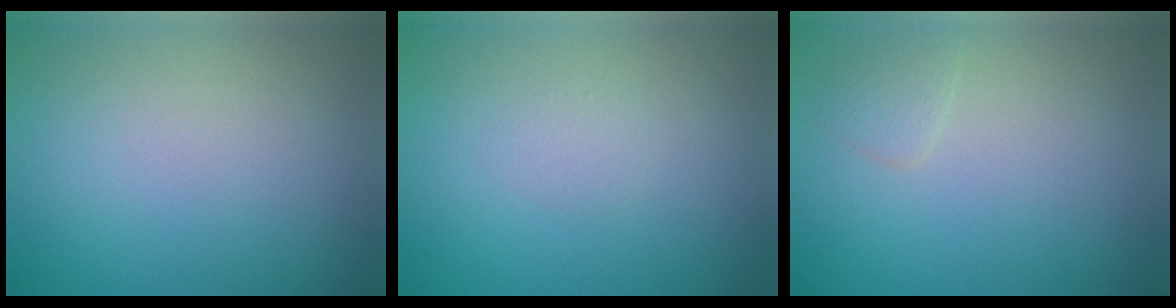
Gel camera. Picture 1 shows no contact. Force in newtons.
{"total": 0.8, "press": 0.8, "slide": 0.1}
{"total": 1.2, "press": 1.2, "slide": 0.1}